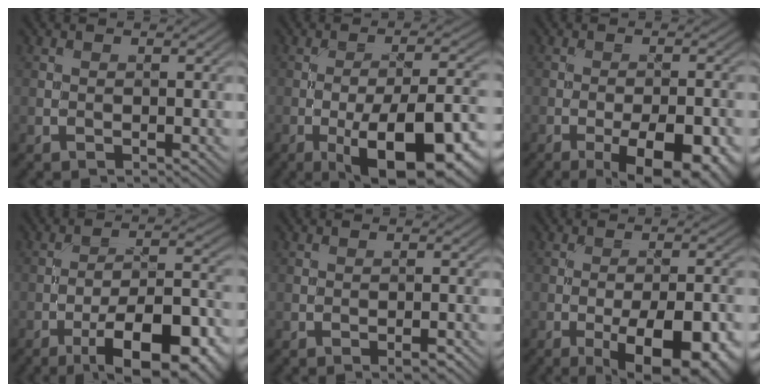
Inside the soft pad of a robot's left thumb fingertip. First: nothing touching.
{"total": 14.2, "force": [-6.0, 4.8, 11.9], "torque": [-0.167, 0.000, -0.091]}
{"total": 10.3, "force": [-5.2, 3.5, 8.1], "torque": [-0.118, -0.001, -0.061]}
{"total": 14.9, "force": [-8.3, 4.7, 11.5], "torque": [-0.174, 0.002, -0.130]}
{"total": 1.9, "force": [-1.2, 0.6, 1.4], "torque": [-0.023, 0.002, -0.019]}
{"total": 12.3, "force": [-5.7, 4.5, 10.0], "torque": [-0.138, -0.001, -0.070]}